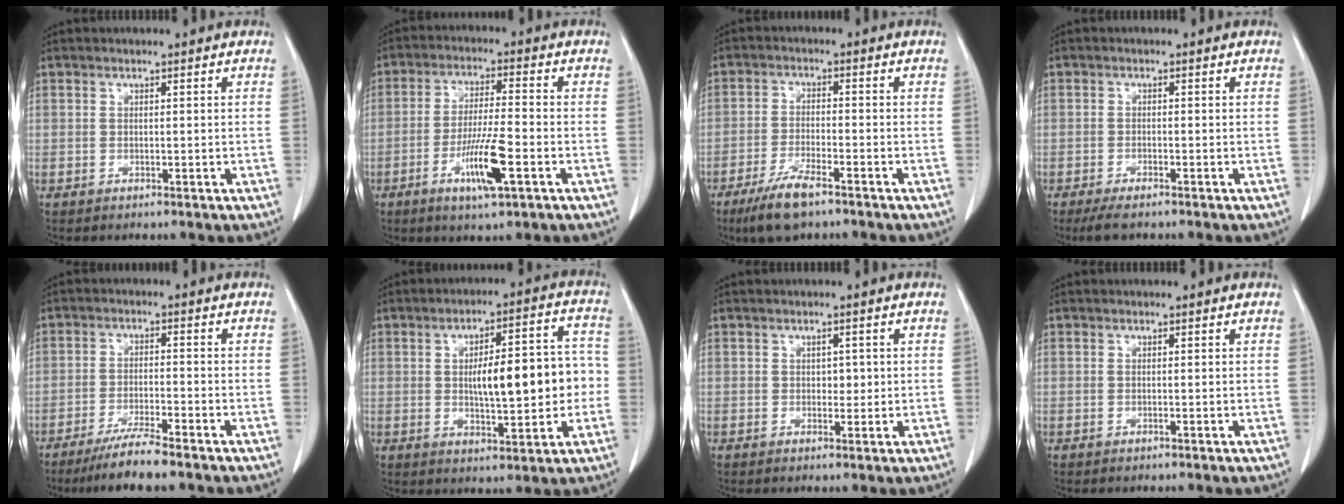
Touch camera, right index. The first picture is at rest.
{"total": 8.8, "force": [-3.6, 0.8, 8.0], "torque": [-0.148, -0.009, -0.061]}
{"total": 7.1, "force": [-5.0, 1.2, 4.9], "torque": [-0.103, -0.015, -0.090]}
{"total": 3.7, "force": [-2.9, 0.7, 2.2], "torque": [-0.039, -0.008, -0.047]}
{"total": 6.1, "force": [-4.9, 0.0, 3.6], "torque": [-0.066, -0.017, -0.090]}
{"total": 13.0, "force": [-0.5, 3.9, 12.4], "torque": [-0.182, 0.030, 0.001]}
{"total": 1.7, "force": [0.1, 1.1, 1.2], "torque": [-0.014, 0.001, 0.003]}
{"total": 0.0}